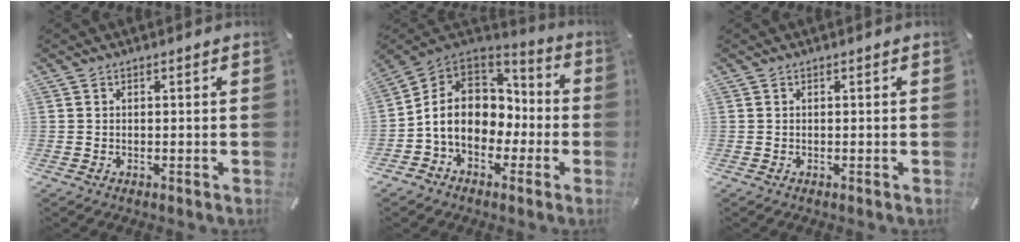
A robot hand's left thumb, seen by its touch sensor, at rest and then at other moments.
{"total": 12.7, "force": [-2.0, 10.8, 6.4], "torque": [-0.132, 0.014, -0.033]}
{"total": 0.0}